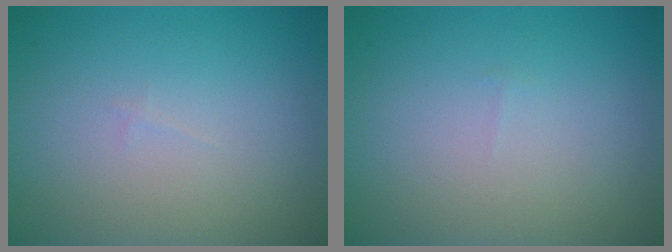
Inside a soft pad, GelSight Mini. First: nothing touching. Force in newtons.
{"total": 0.0}